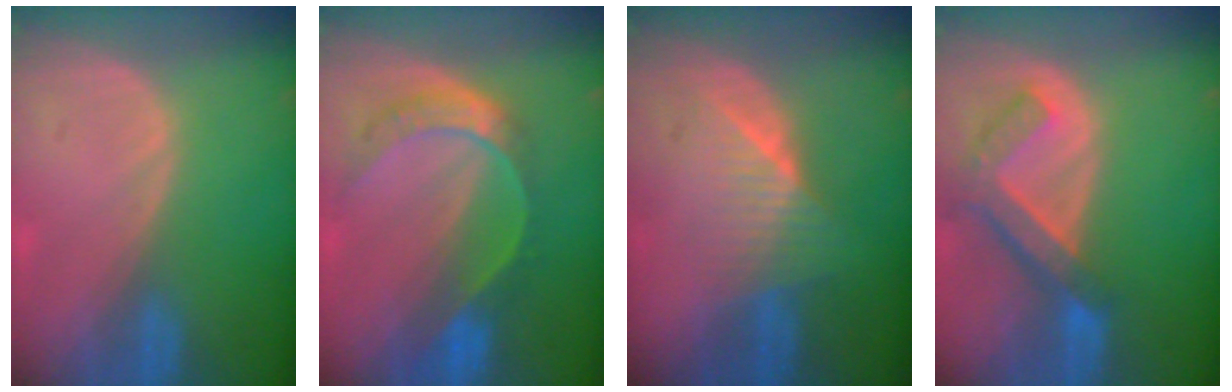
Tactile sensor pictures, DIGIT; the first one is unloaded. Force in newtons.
{"total": 7.7, "press": 6.4, "slide": 4.2}
{"total": 6.3, "press": 5.9, "slide": 2.0}
{"total": 7.5, "press": 6.5, "slide": 3.8}